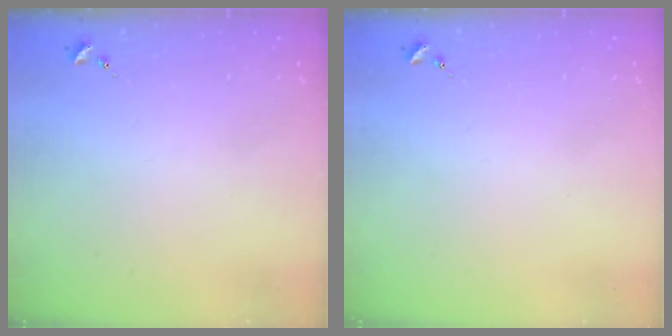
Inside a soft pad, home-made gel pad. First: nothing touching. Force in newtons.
{"total": 0.0}